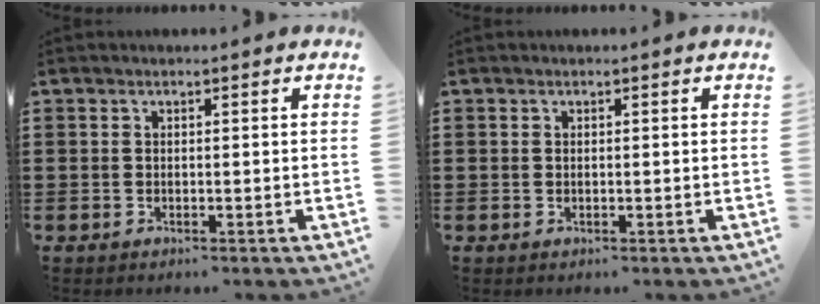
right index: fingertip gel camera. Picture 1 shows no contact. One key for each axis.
{"total": 0.0}